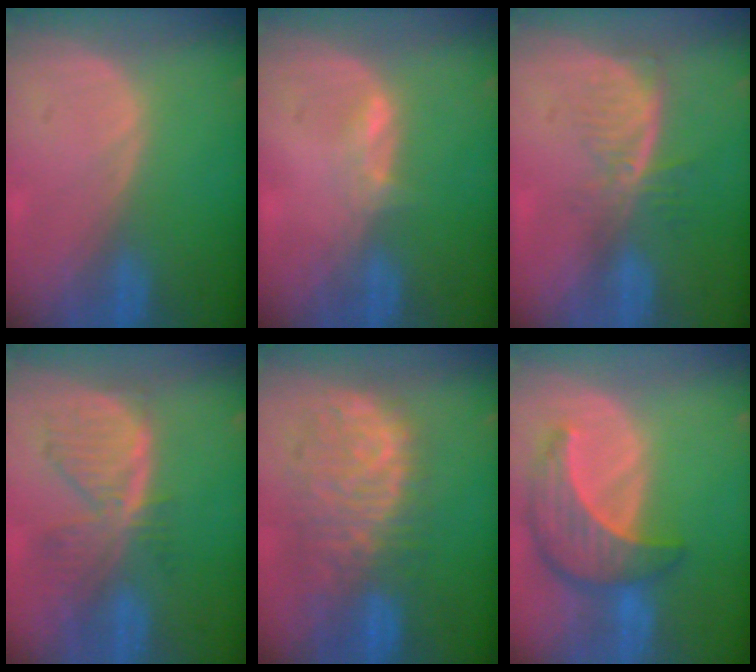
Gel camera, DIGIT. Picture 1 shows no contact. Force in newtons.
{"total": 1.7, "press": 1.7, "slide": 0.6}
{"total": 5.9, "press": 5.0, "slide": 3.1}
{"total": 8.0, "press": 7.0, "slide": 3.9}
{"total": 11.0, "press": 9.6, "slide": 5.4}
{"total": 8.7, "press": 7.8, "slide": 3.8}